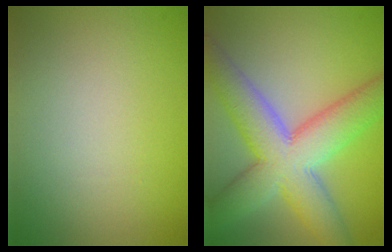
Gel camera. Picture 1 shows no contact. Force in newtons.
{"total": 9.7, "press": 9.7, "slide": 0.4}